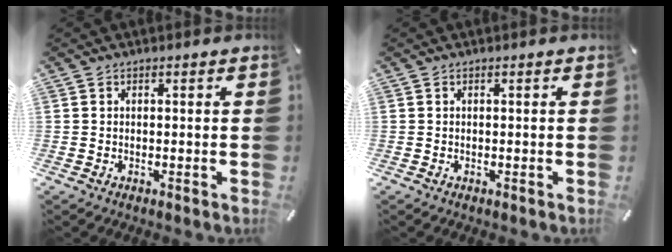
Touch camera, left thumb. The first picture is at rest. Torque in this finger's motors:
{"motor_torque": [0.00, 0.00, 0.02, 0.01, 0.00]}